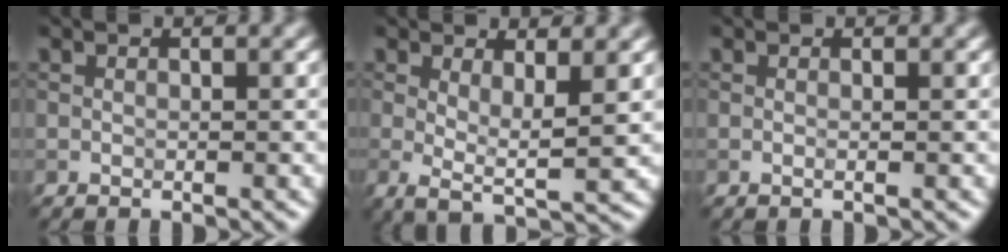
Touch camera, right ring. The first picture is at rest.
{"total": 3.6, "force": [0.8, 1.0, 3.3], "torque": [-0.055, -0.012, 0.012]}
{"total": 0.6, "force": [-0.1, 0.2, 0.6], "torque": [-0.008, -0.005, -0.005]}